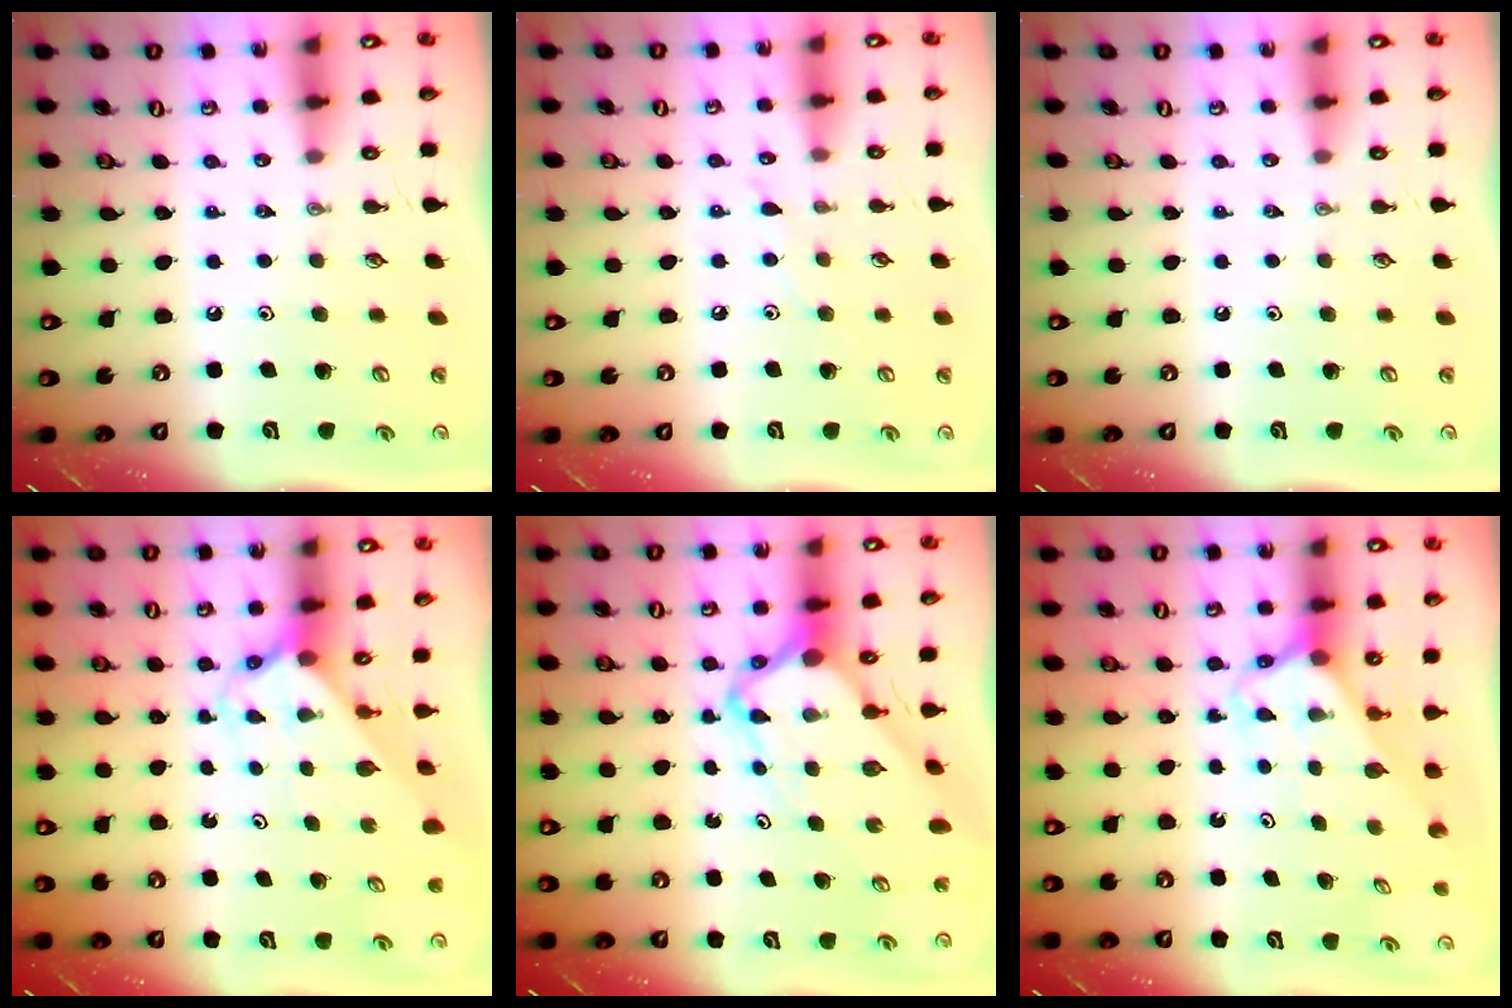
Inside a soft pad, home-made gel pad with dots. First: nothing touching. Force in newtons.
{"total": 5.5, "press": 5.4, "slide": 0.6}
{"total": 0.0}
{"total": 2.3, "press": 2.3, "slide": 0.1}
{"total": 6.0, "press": 6.0, "slide": 0.5}
{"total": 2.6, "press": 2.6, "slide": 0.1}